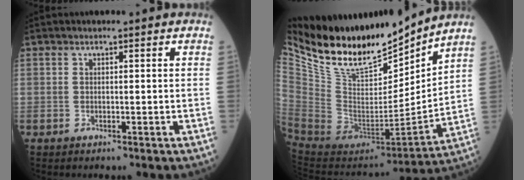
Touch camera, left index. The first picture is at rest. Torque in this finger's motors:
{"motor_torque": [1.00, -1.14, 0.15, 0.04]}